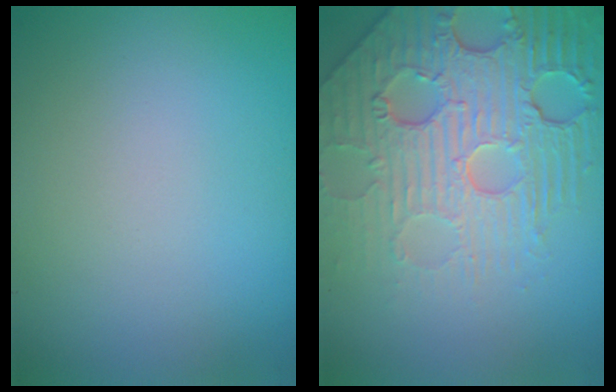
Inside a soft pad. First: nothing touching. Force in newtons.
{"total": 8.2, "press": 5.8, "slide": 5.9}